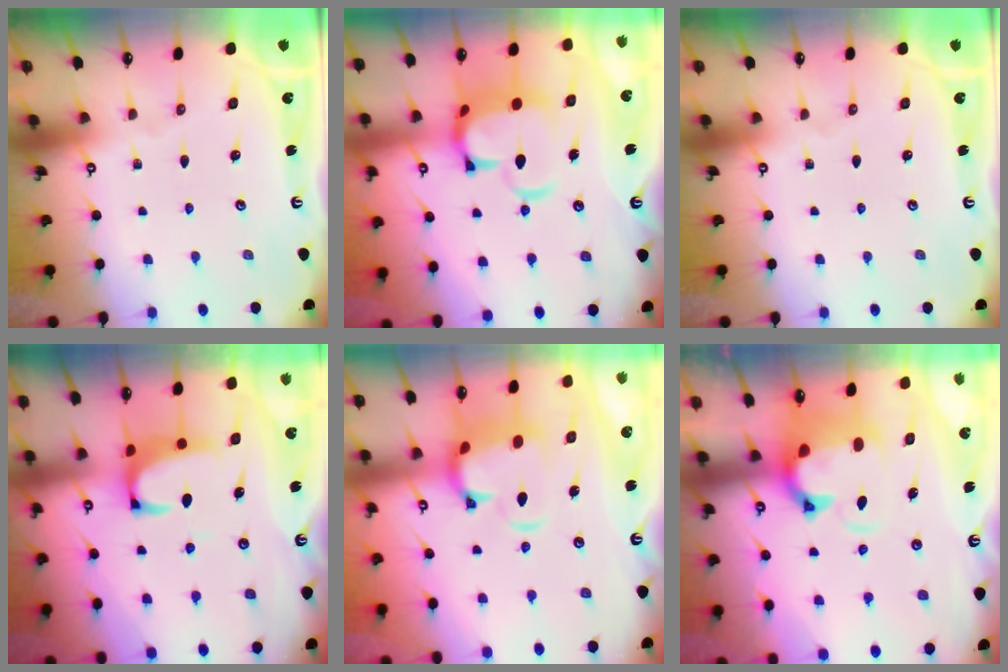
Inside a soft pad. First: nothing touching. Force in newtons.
{"total": 9.2, "press": 9.1, "slide": 1.5}
{"total": 0.0}
{"total": 2.2, "press": 2.0, "slide": 1.0}
{"total": 5.4, "press": 5.2, "slide": 1.5}
{"total": 3.2, "press": 2.9, "slide": 1.3}